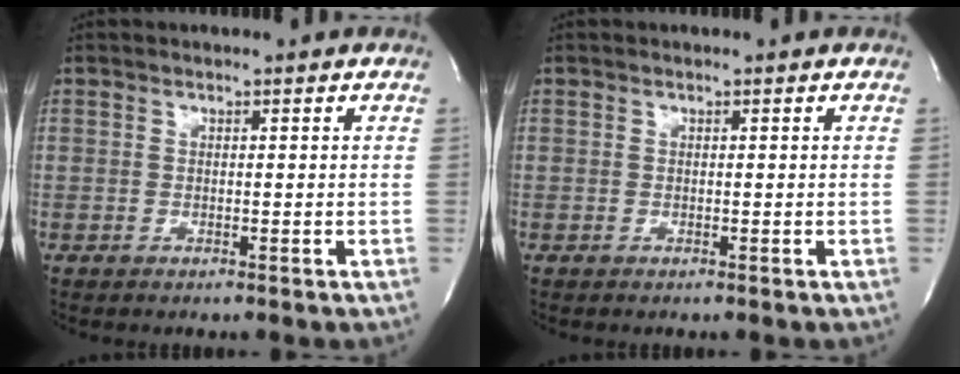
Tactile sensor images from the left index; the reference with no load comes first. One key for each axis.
{"total": 0.0}